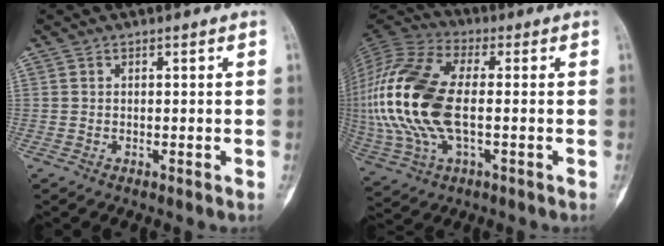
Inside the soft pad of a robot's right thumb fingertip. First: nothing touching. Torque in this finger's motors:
{"motor_torque": [2.62, 2.39, 1.39, -1.39, 0.68]}